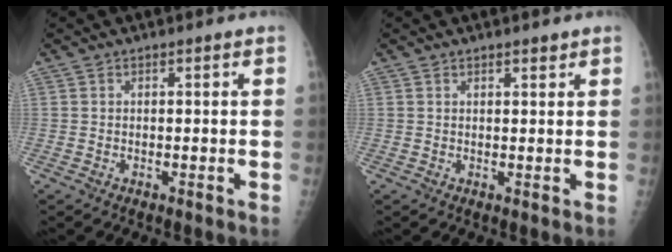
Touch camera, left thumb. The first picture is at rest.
{"total": 1.4, "force": [1.1, 0.5, 0.7], "torque": [-0.007, -0.007, 0.017]}